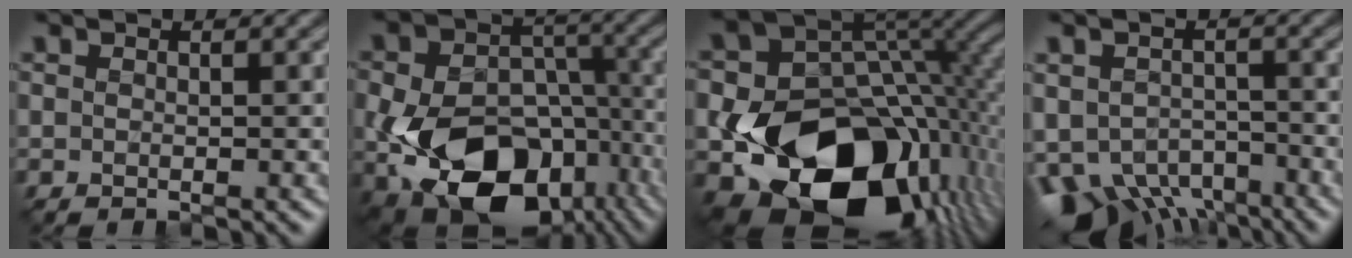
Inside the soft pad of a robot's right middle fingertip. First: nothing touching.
{"total": 15.2, "force": [-4.8, 10.4, 10.0], "torque": [-0.187, -0.037, -0.068]}
{"total": 16.9, "force": [-4.6, 12.2, 10.7], "torque": [-0.177, -0.038, -0.069]}
{"total": 8.9, "force": [-6.0, 4.9, 4.5], "torque": [-0.088, -0.031, -0.095]}